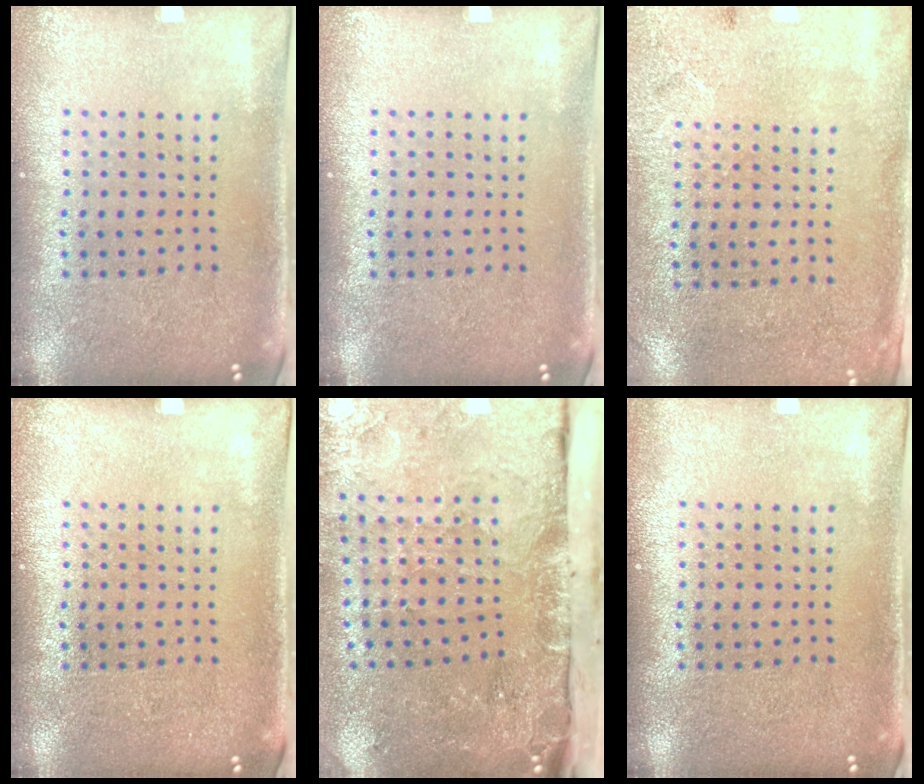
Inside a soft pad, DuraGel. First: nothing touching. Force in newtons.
{"total": 0.0}
{"total": 2.7, "press": 2.2, "slide": 1.6}
{"total": 0.0}
{"total": 4.8, "press": 3.6, "slide": 3.1}
{"total": 0.6, "press": 0.5, "slide": 0.2}